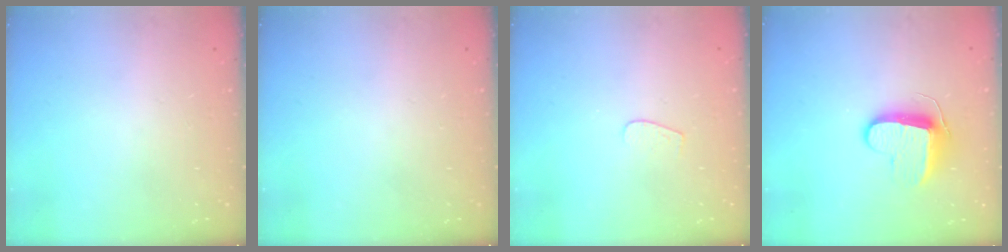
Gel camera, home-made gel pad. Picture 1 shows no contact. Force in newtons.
{"total": 0.0}
{"total": 3.7, "press": 3.7, "slide": 0.3}
{"total": 9.9, "press": 9.9, "slide": 0.1}